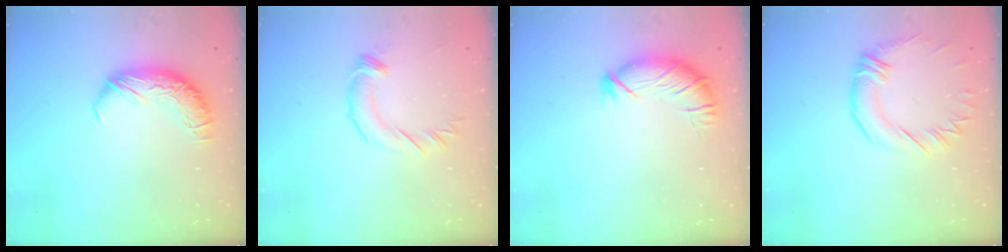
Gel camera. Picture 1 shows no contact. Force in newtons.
{"total": 2.5, "press": 2.5, "slide": 0.2}
{"total": 3.5, "press": 3.4, "slide": 0.9}
{"total": 0.9, "press": 0.0, "slide": 0.9}